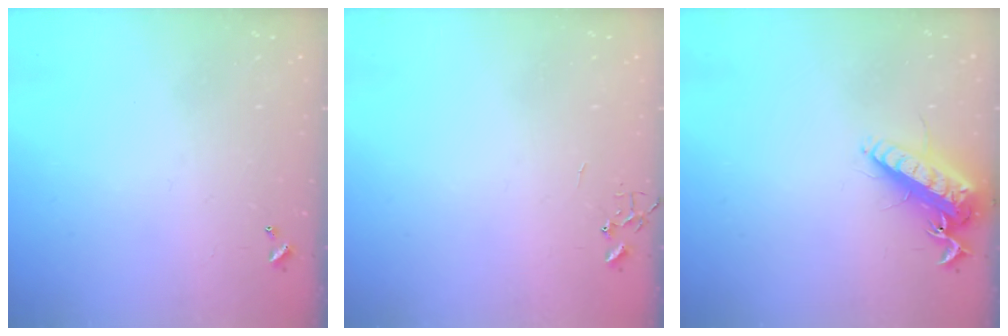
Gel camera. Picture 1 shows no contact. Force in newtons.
{"total": 0.0}
{"total": 14.6, "press": 14.4, "slide": 2.8}